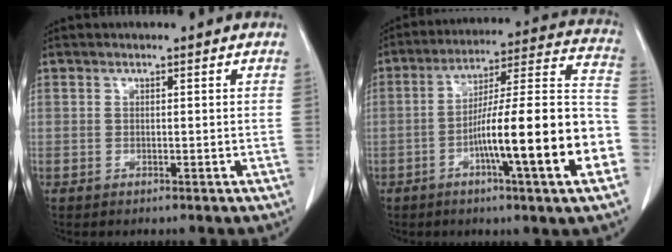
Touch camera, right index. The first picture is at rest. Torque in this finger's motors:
{"motor_torque": [2.14, 0.00, 1.05, 0.21]}